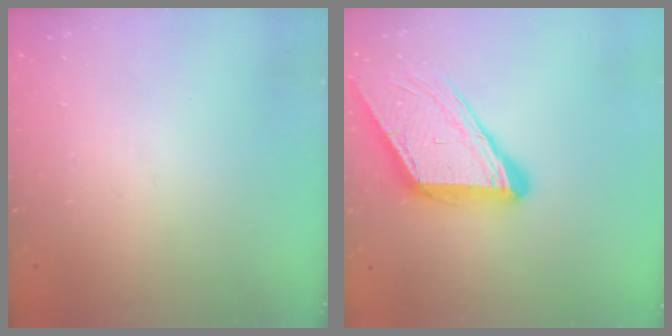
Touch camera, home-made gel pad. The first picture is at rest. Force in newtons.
{"total": 14.0, "press": 13.9, "slide": 1.9}